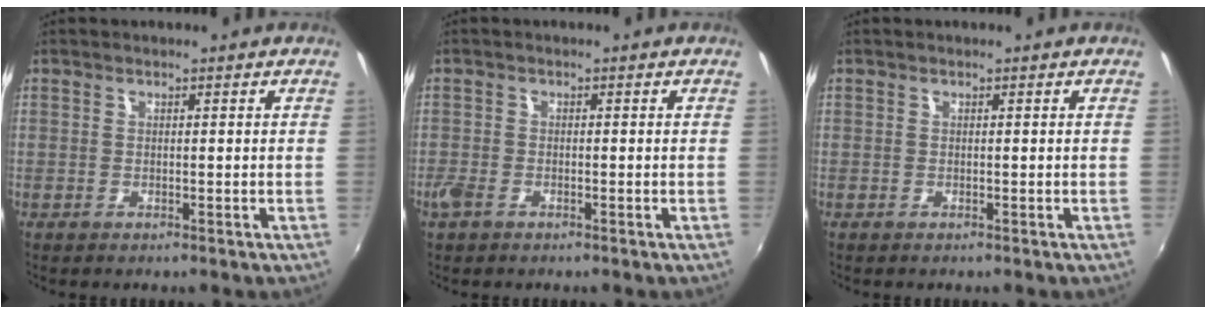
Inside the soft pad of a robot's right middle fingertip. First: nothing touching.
{"total": 2.7, "force": [-1.8, 1.5, 1.4], "torque": [-0.034, -0.006, -0.036]}
{"total": 0.0}